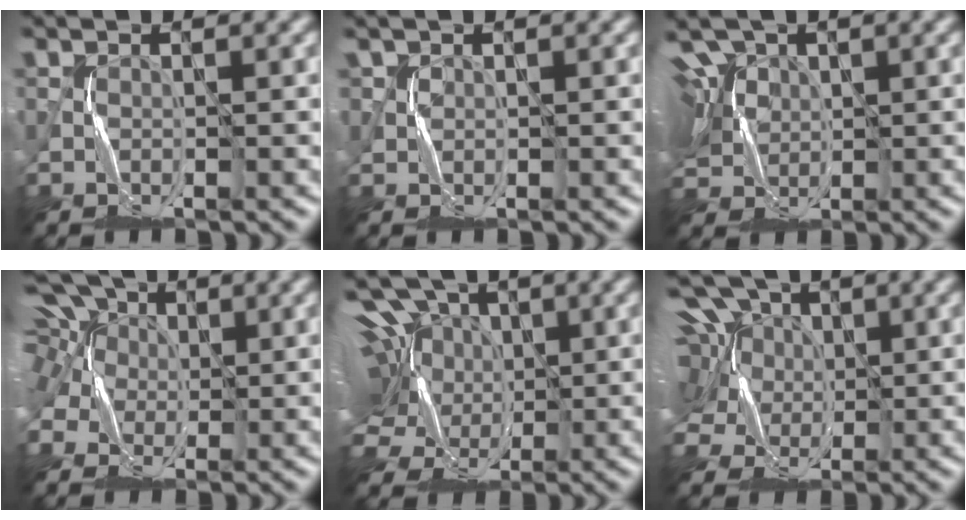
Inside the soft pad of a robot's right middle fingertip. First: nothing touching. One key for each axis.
{"total": 1.1, "fx": 0.7, "fy": 0.8, "fz": 0.2, "tx": -0.006, "ty": 0.003, "tz": 0.020}
{"total": 11.4, "fx": 3.9, "fy": 7.6, "fz": 7.5, "tx": -0.149, "ty": 0.035, "tz": 0.034}
{"total": 8.6, "fx": 3.5, "fy": 6.0, "fz": 5.1, "tx": -0.119, "ty": 0.037, "tz": 0.024}
{"total": 17.8, "fx": 5.3, "fy": 12.4, "fz": 11.6, "tx": -0.232, "ty": 0.055, "tz": 0.045}
{"total": 13.9, "fx": 5.5, "fy": 9.6, "fz": 8.4, "tx": -0.153, "ty": 0.045, "tz": 0.056}